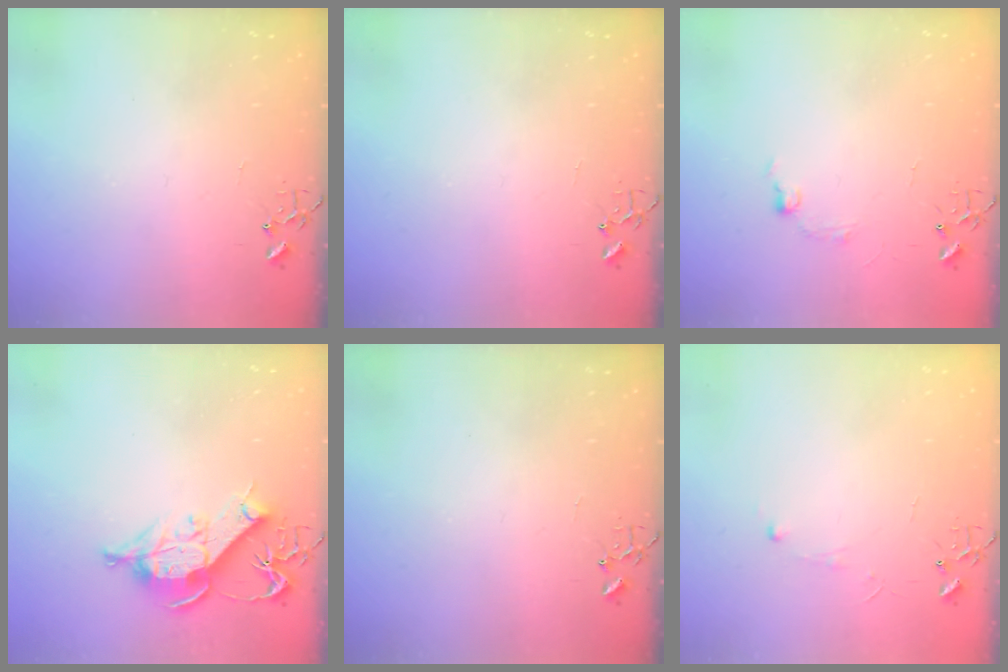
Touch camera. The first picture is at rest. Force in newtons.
{"total": 0.0}
{"total": 6.4, "press": 6.3, "slide": 0.9}
{"total": 11.0, "press": 11.0, "slide": 1.3}
{"total": 0.0}
{"total": 3.9, "press": 3.8, "slide": 0.4}